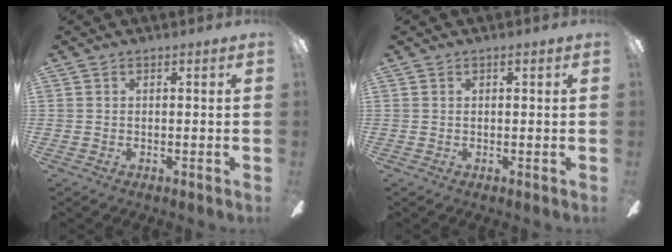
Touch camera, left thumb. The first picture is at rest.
{"total": 0.7, "force": [0.4, 0.3, 0.5], "torque": [-0.011, 0.003, 0.006]}